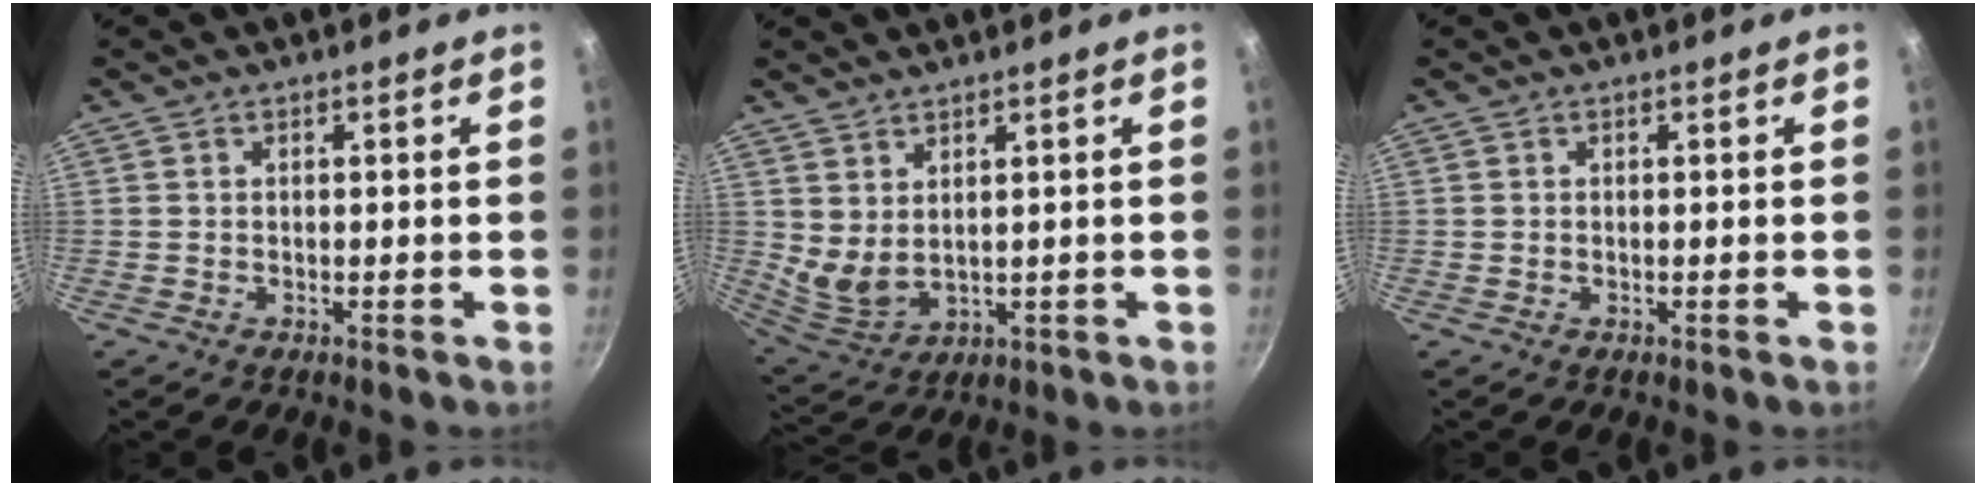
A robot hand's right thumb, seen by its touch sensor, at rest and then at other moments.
{"total": 6.5, "force": [2.2, 3.5, 5.1], "torque": [-0.099, -0.019, 0.064]}
{"total": 0.0}